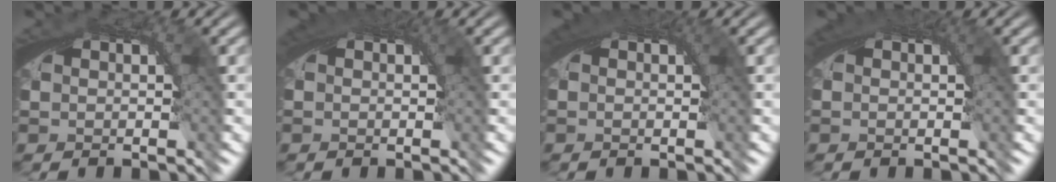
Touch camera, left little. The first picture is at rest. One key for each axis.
{"total": 0.8, "fx": 0.2, "fy": 0.5, "fz": 0.6, "tx": -0.008, "ty": -0.004, "tz": 0.003}
{"total": 1.0, "fx": 0.1, "fy": 0.6, "fz": 0.8, "tx": -0.009, "ty": -0.004, "tz": 0.003}
{"total": 0.6, "fx": 0.1, "fy": 0.4, "fz": 0.4, "tx": -0.005, "ty": -0.004, "tz": 0.002}